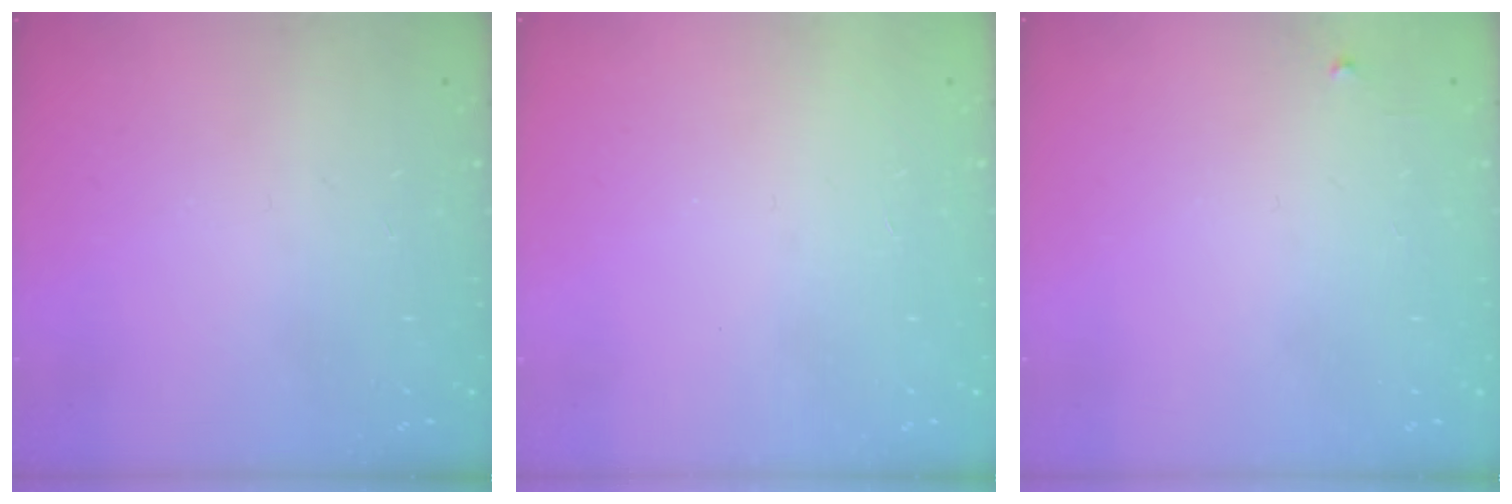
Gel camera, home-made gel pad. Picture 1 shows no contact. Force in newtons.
{"total": 1.6, "press": 1.6, "slide": 0.1}
{"total": 2.4, "press": 2.3, "slide": 0.4}